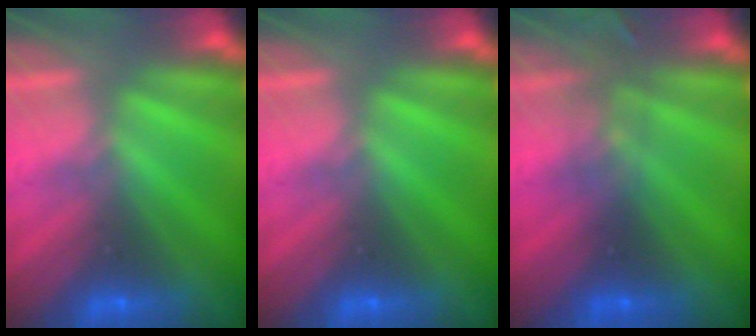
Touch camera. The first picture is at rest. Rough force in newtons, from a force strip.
{"total": 0.0}
{"total": 2.8}